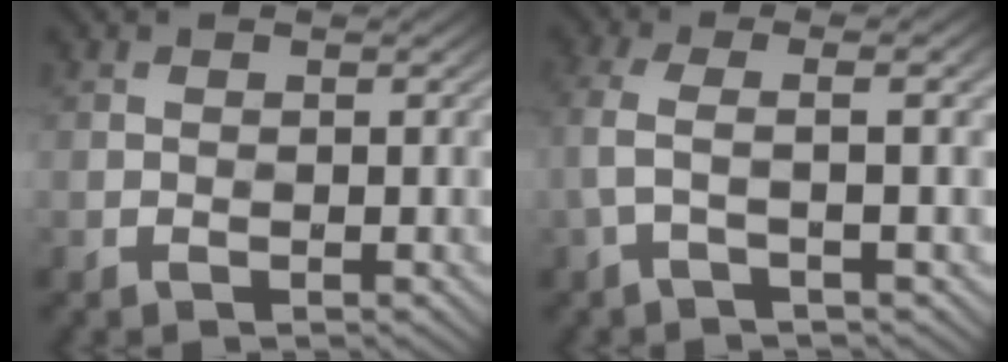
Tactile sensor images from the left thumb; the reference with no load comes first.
{"total": 4.3, "force": [0.2, 0.9, 4.2], "torque": [-0.073, 0.013, -0.014]}